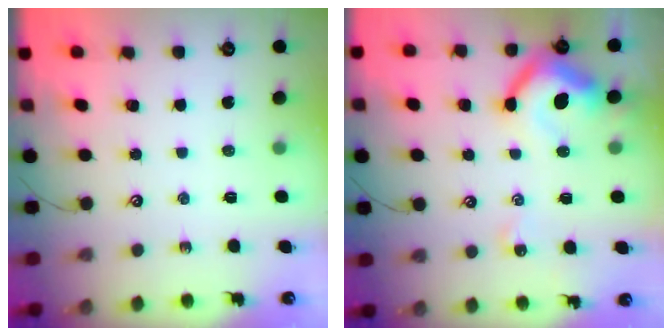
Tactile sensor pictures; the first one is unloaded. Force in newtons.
{"total": 11.4, "press": 11.3, "slide": 1.5}